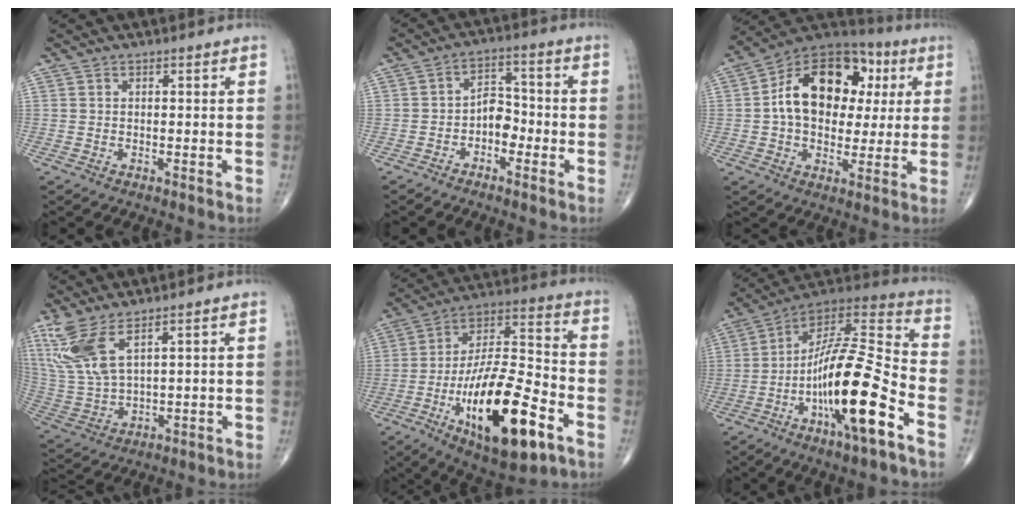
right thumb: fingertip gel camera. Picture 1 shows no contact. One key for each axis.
{"total": 5.4, "fx": -2.1, "fy": 3.5, "fz": 3.5, "tx": -0.033, "ty": 0.030, "tz": -0.046}
{"total": 19.8, "fx": 3.3, "fy": 13.6, "fz": 14.1, "tx": -0.189, "ty": 0.022, "tz": 0.045}
{"total": 10.8, "fx": 6.1, "fy": 3.6, "fz": 8.1, "tx": -0.197, "ty": -0.023, "tz": 0.143}
{"total": 24.0, "fx": -9.9, "fy": 8.6, "fz": 20.1, "tx": -0.358, "ty": 0.043, "tz": -0.161}
{"total": 22.0, "fx": -8.5, "fy": 4.9, "fz": 19.6, "tx": -0.372, "ty": 0.055, "tz": -0.147}